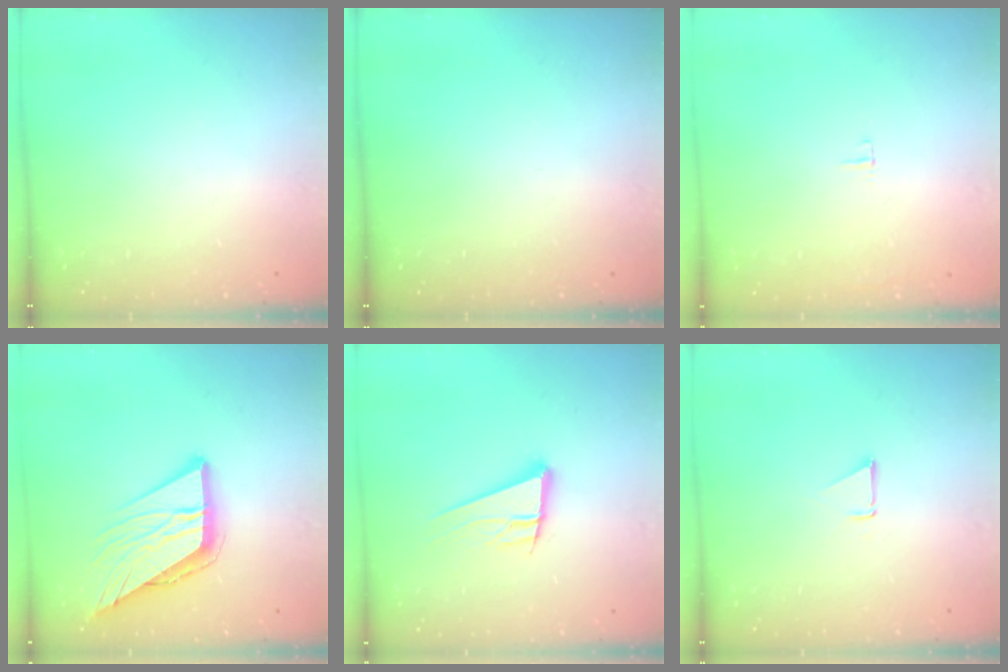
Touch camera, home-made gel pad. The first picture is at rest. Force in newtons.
{"total": 0.0}
{"total": 3.1, "press": 3.1, "slide": 0.2}
{"total": 12.8, "press": 12.7, "slide": 1.5}
{"total": 13.1, "press": 12.7, "slide": 3.4}
{"total": 1.5, "press": 1.5, "slide": 0.0}